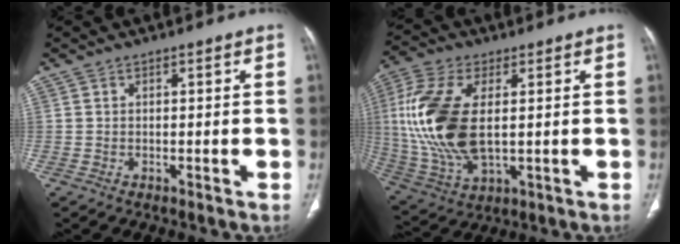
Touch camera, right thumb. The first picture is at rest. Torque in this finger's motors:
{"motor_torque": [2.38, 2.63, 2.08, 0.17, 0.64]}